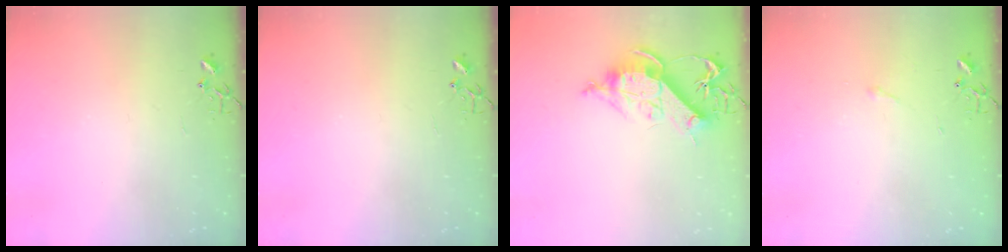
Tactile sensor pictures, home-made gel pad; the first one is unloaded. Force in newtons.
{"total": 0.0}
{"total": 11.6, "press": 11.5, "slide": 1.4}
{"total": 2.9, "press": 2.9, "slide": 0.5}